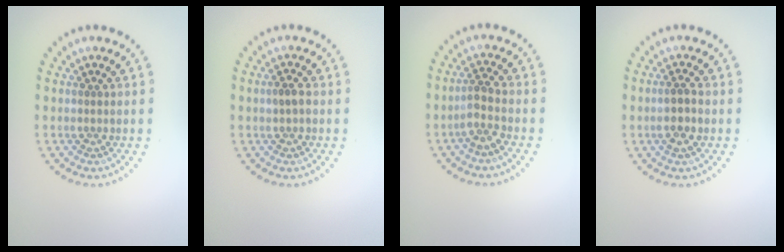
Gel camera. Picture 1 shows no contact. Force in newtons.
{"total": 1.4, "press": 1.4, "slide": 0.1}
{"total": 2.1, "press": 1.7, "slide": 1.3}
{"total": 2.3, "press": 2.2, "slide": 0.7}